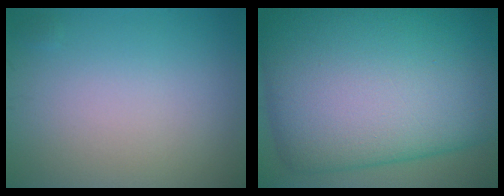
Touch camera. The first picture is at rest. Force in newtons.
{"total": 21.9, "press": 21.8, "slide": 0.9}